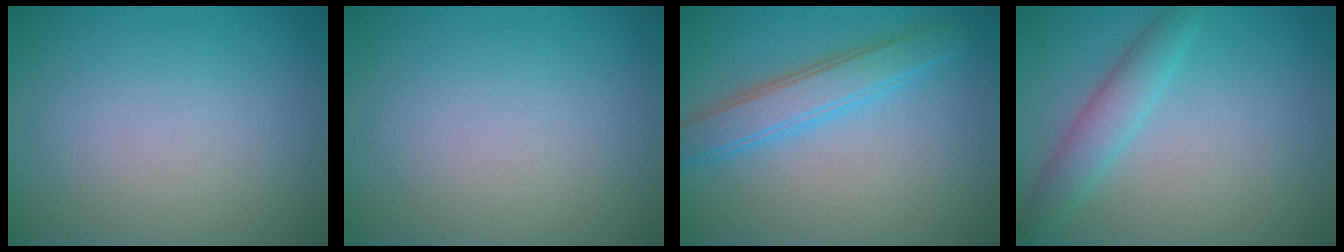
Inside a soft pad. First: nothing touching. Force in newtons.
{"total": 0.0}
{"total": 3.7, "press": 3.7, "slide": 0.0}
{"total": 3.0, "press": 3.0, "slide": 0.1}